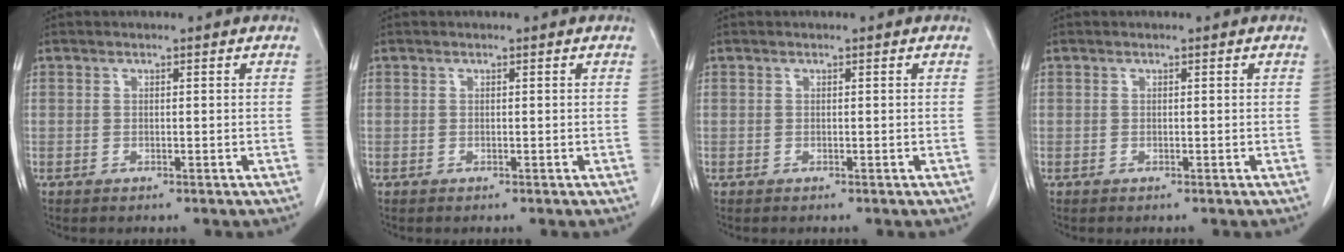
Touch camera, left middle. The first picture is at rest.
{"total": 0.0}
{"total": 0.0}
{"total": 0.0}